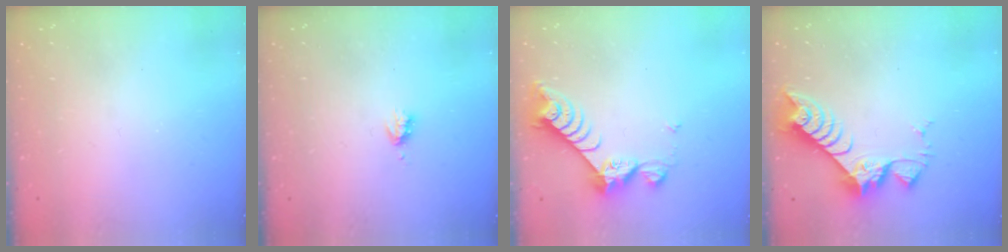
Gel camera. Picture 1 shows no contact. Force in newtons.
{"total": 2.9, "press": 2.8, "slide": 0.5}
{"total": 8.1, "press": 8.0, "slide": 0.8}
{"total": 8.4, "press": 8.4, "slide": 0.8}